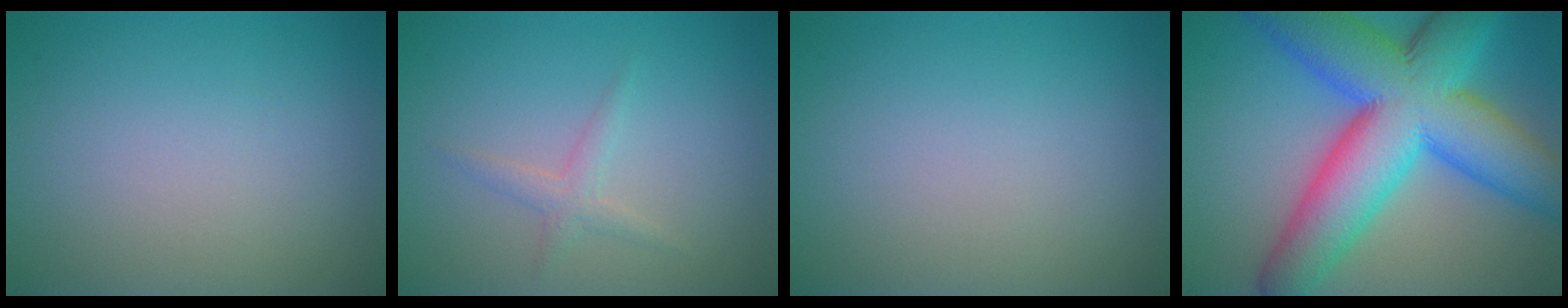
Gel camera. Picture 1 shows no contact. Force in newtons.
{"total": 1.5, "press": 1.5, "slide": 0.0}
{"total": 0.0}
{"total": 15.0, "press": 15.0, "slide": 0.4}